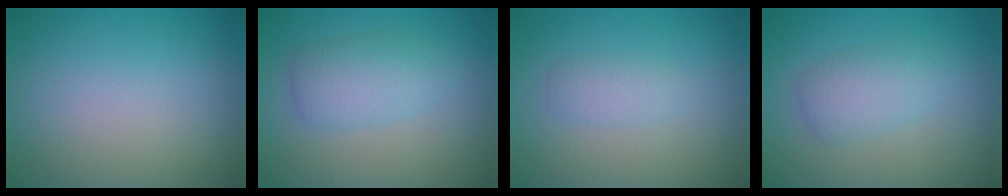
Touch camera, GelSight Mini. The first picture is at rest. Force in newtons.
{"total": 3.2, "press": 3.2, "slide": 0.1}
{"total": 1.4, "press": 1.4, "slide": 0.0}
{"total": 2.9, "press": 2.9, "slide": 0.0}